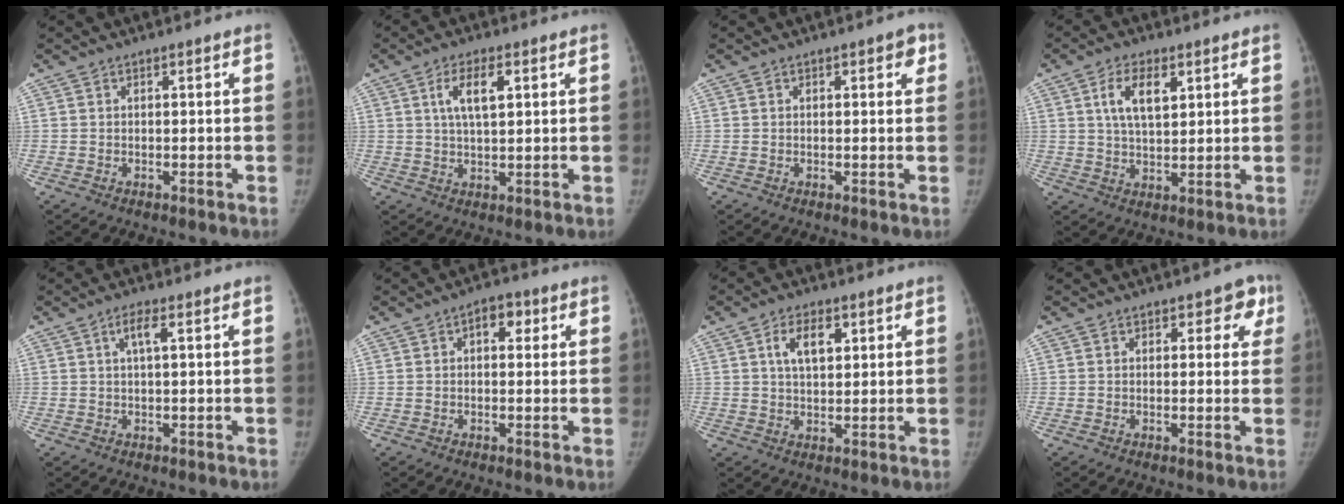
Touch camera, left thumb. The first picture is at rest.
{"total": 6.4, "force": [2.2, 2.6, 5.4], "torque": [-0.094, -0.002, 0.042]}
{"total": 2.3, "force": [1.0, 1.2, 1.6], "torque": [-0.002, 0.001, 0.006]}
{"total": 7.5, "force": [3.0, 3.7, 5.7], "torque": [-0.093, -0.010, 0.056]}
{"total": 2.8, "force": [0.8, 0.6, 2.6], "torque": [-0.053, 0.010, 0.016]}
{"total": 4.1, "force": [1.2, 2.6, 2.9], "torque": [-0.018, 0.005, 0.008]}
{"total": 6.2, "force": [2.3, 3.5, 4.6], "torque": [-0.064, -0.004, 0.041]}
{"total": 4.0, "force": [1.6, 2.9, 2.3], "torque": [0.019, 0.000, 0.007]}